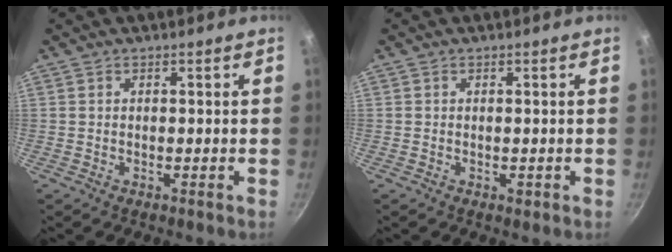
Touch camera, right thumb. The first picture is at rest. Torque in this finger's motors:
{"motor_torque": [0.17, -0.09, 0.18, 0.03, -0.02]}